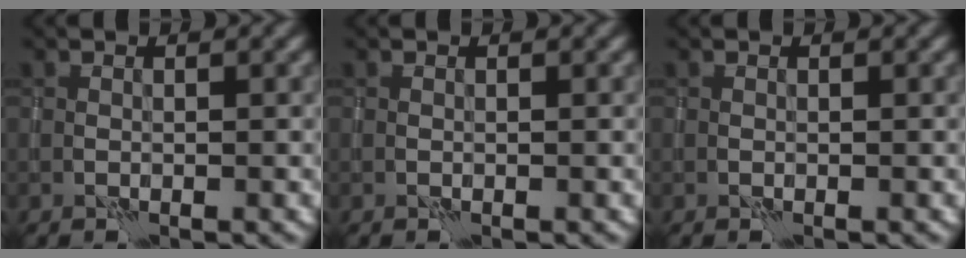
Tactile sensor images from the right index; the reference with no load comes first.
{"total": 0.0}
{"total": 0.0}